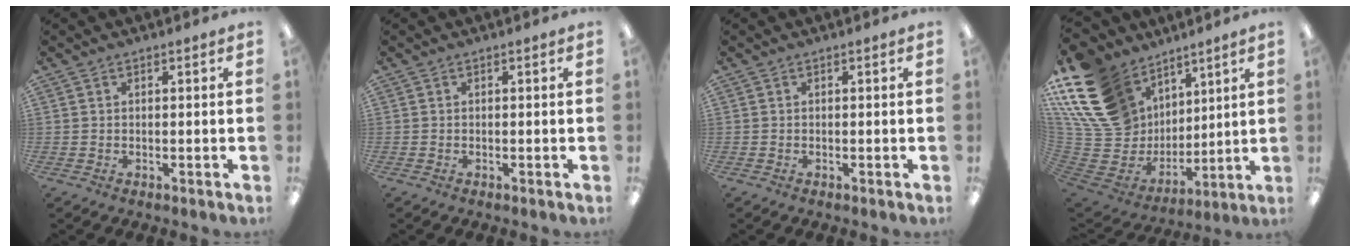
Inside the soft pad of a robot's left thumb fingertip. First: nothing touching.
{"total": 0.0}
{"total": 0.0}
{"total": 24.0, "force": [11.3, 17.7, 11.5], "torque": [-0.252, -0.067, 0.241]}